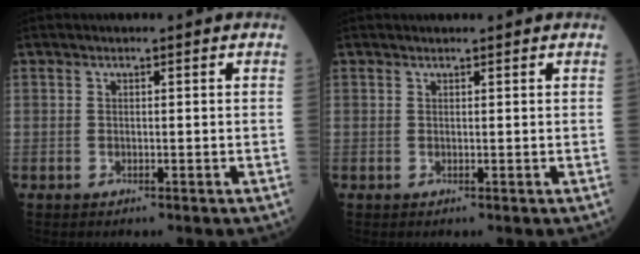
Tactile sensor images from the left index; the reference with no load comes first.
{"total": 1.1, "force": [1.1, 0.1, 0.3], "torque": [-0.006, 0.008, 0.018]}